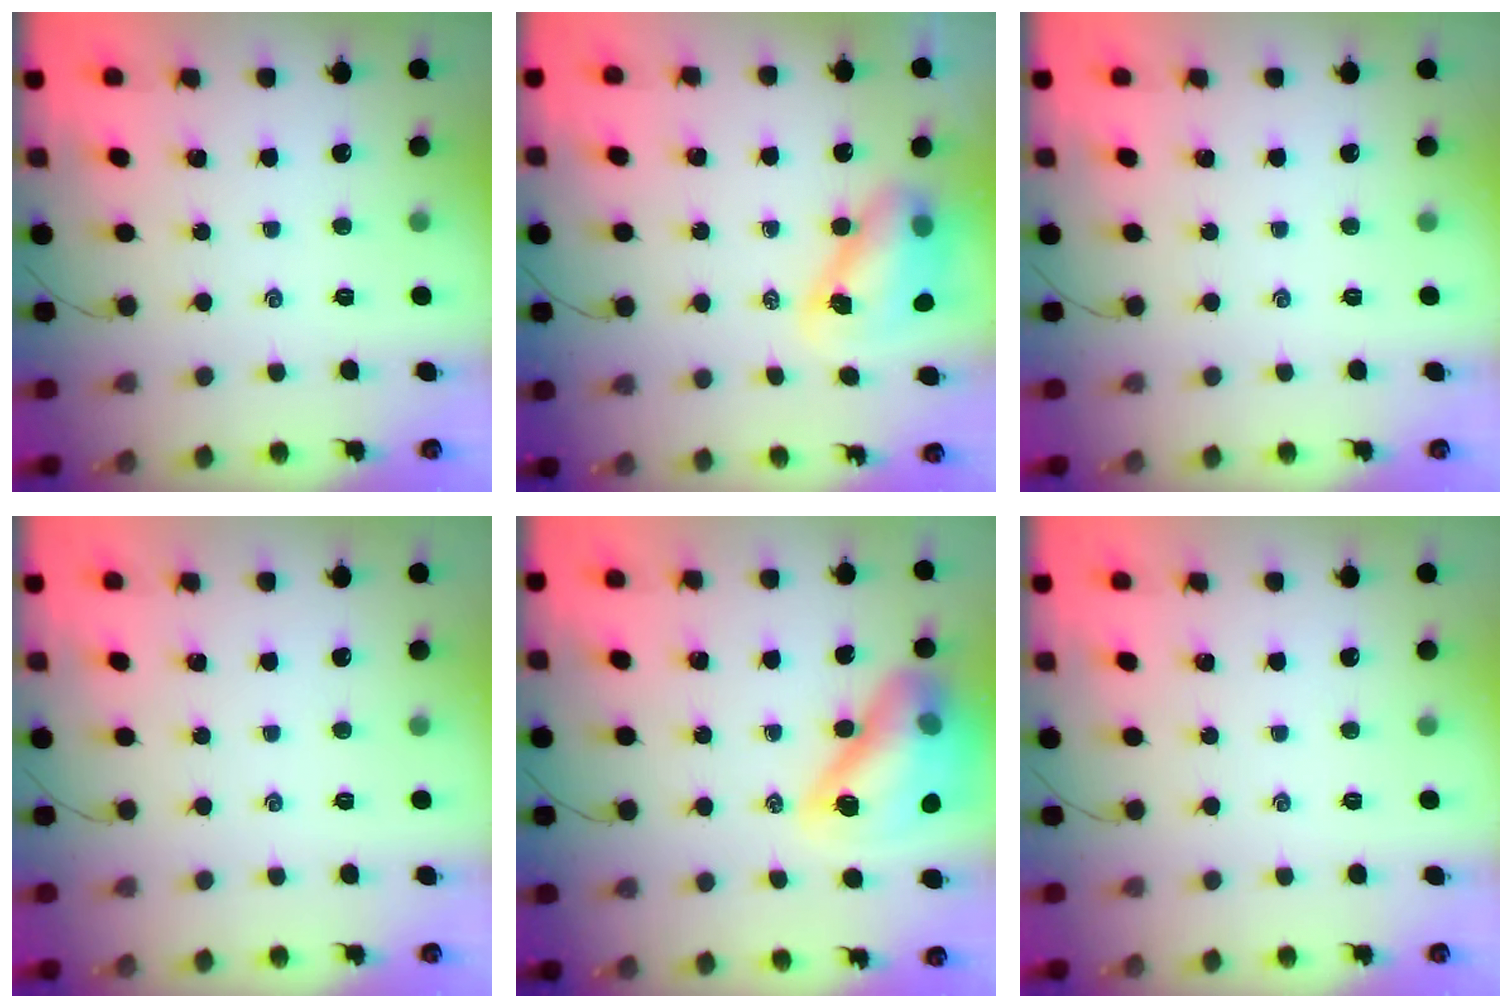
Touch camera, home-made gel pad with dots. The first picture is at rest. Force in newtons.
{"total": 8.1, "press": 7.9, "slide": 1.9}
{"total": 0.0}
{"total": 0.0}
{"total": 18.0, "press": 17.4, "slide": 4.6}
{"total": 0.0}